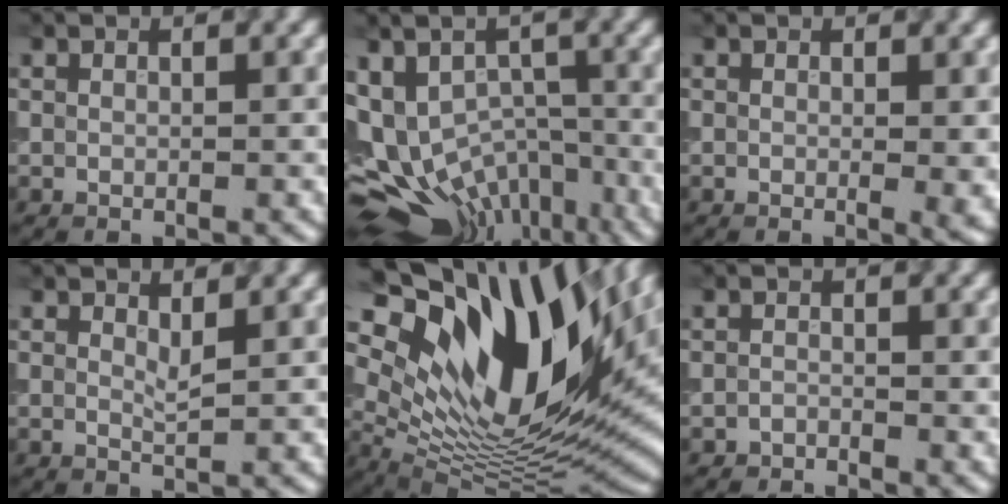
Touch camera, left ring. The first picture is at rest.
{"total": 15.7, "force": [-7.9, 11.2, 7.7], "torque": [-0.139, -0.033, -0.087]}
{"total": 2.1, "force": [0.1, 0.5, 2.1], "torque": [-0.025, -0.009, 0.003]}
{"total": 1.1, "force": [0.5, 0.2, 0.9], "torque": [-0.019, -0.002, 0.009]}
{"total": 18.3, "force": [9.0, 8.1, 13.8], "torque": [-0.259, 0.021, 0.152]}
{"total": 1.1, "force": [-1.1, 0.2, 0.0], "torque": [0.004, 0.000, -0.024]}